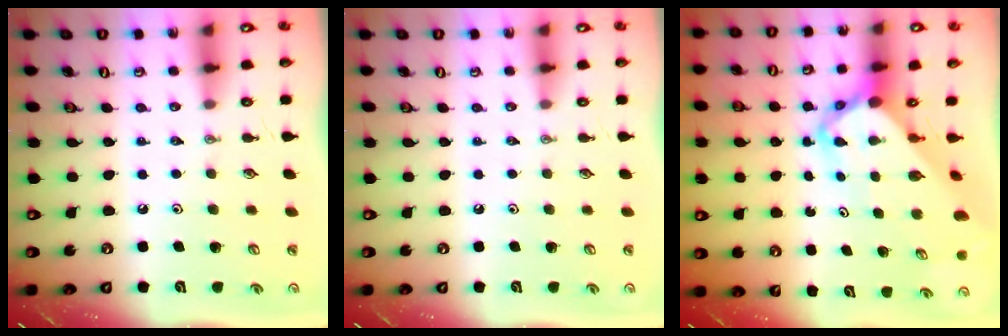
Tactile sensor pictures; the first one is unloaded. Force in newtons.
{"total": 0.0}
{"total": 6.2, "press": 6.2, "slide": 0.4}